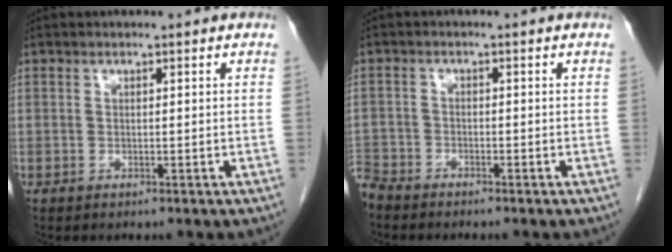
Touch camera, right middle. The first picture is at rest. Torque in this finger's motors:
{"motor_torque": [0.43, -0.28, 0.69, 0.07]}